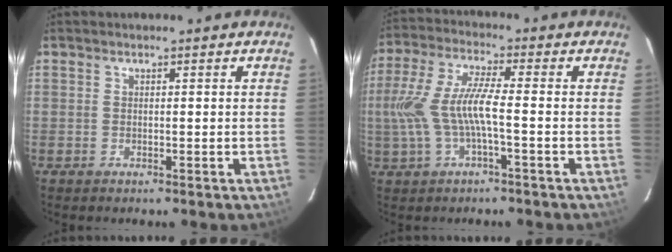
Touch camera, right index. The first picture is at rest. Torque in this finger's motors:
{"motor_torque": [0.45, -0.14, 0.62, 0.21]}